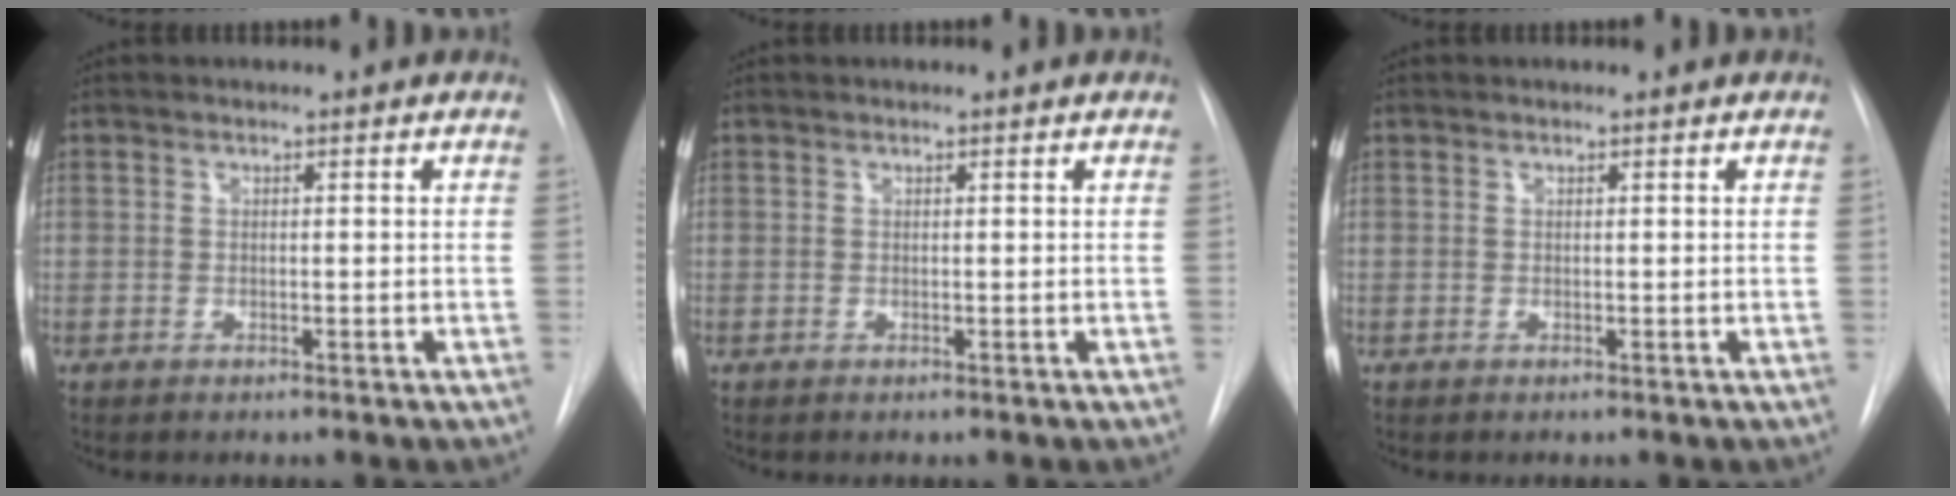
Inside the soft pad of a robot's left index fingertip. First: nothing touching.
{"total": 0.0}
{"total": 0.0}